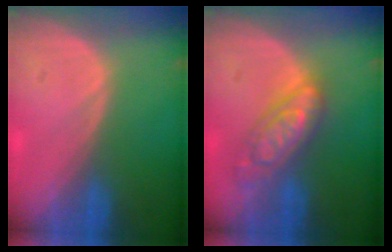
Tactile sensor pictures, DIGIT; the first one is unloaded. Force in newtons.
{"total": 6.7, "press": 6.7, "slide": 0.4}